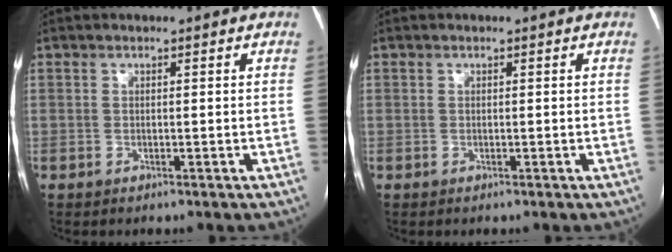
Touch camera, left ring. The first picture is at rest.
{"total": 0.0}